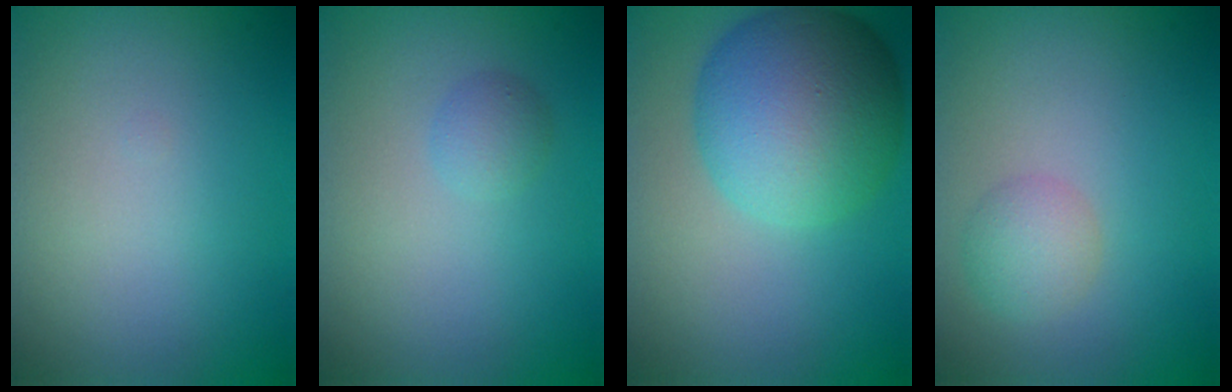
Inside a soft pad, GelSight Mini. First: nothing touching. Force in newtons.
{"total": 1.3, "press": 1.3, "slide": 0.1}
{"total": 10.0, "press": 10.0, "slide": 0.1}
{"total": 2.1, "press": 2.1, "slide": 0.1}